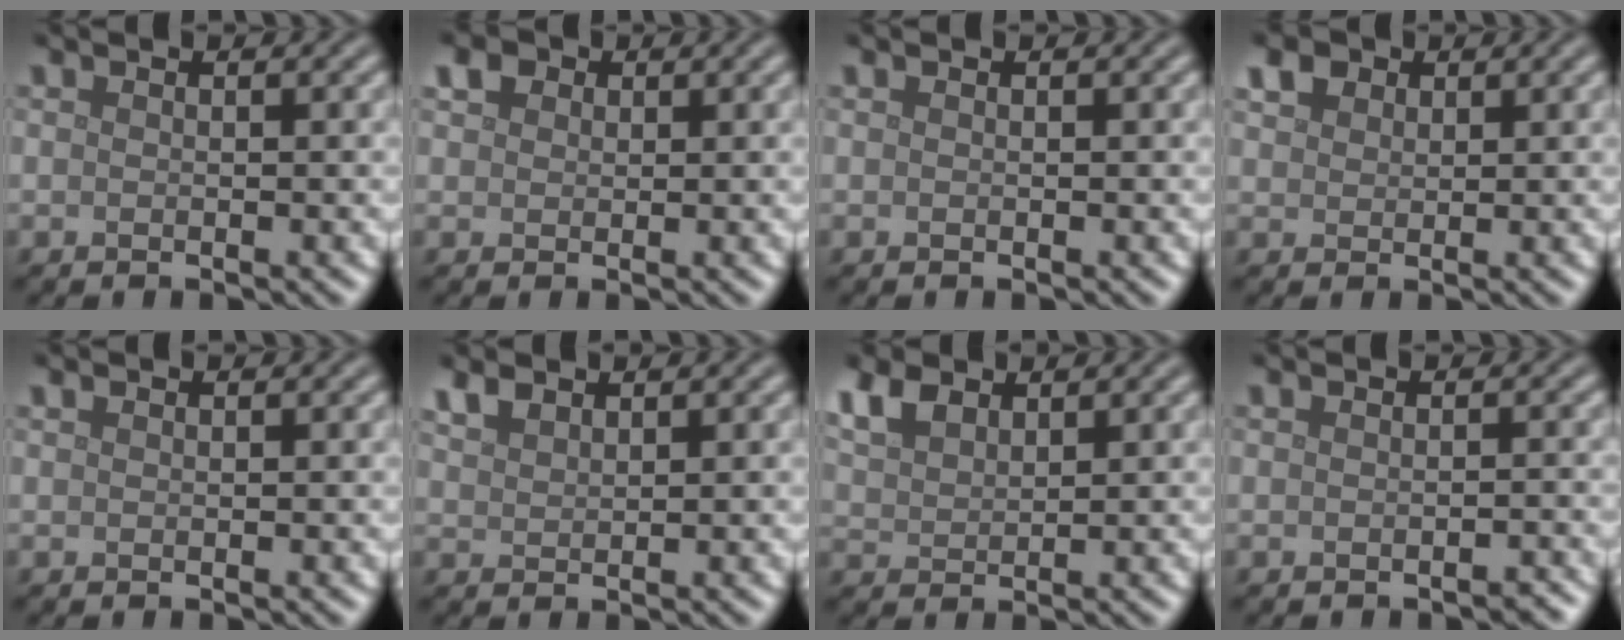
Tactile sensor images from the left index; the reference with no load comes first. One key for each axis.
{"total": 1.7, "fx": 0.8, "fy": 1.3, "fz": 0.6, "tx": -0.012, "ty": 0.005, "tz": 0.012}
{"total": 0.0}
{"total": 2.1, "fx": 1.3, "fy": 1.5, "fz": 0.8, "tx": -0.019, "ty": 0.007, "tz": 0.023}
{"total": 0.0}
{"total": 1.8, "fx": 1.5, "fy": 0.8, "fz": 0.6, "tx": -0.018, "ty": 0.005, "tz": 0.035}
{"total": 3.7, "fx": 2.4, "fy": 2.1, "fz": 1.8, "tx": -0.051, "ty": 0.007, "tz": 0.052}
{"total": 0.8, "fx": -0.7, "fy": 0.1, "fz": 0.3, "tx": -0.004, "ty": 0.002, "tz": -0.008}